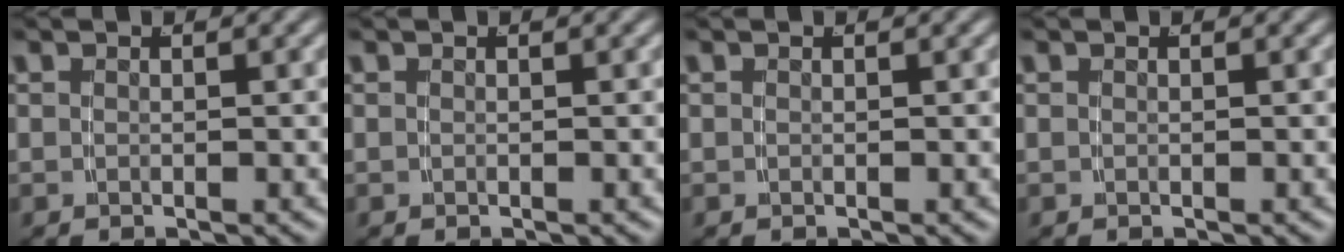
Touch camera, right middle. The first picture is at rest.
{"total": 0.0}
{"total": 0.0}
{"total": 0.0}